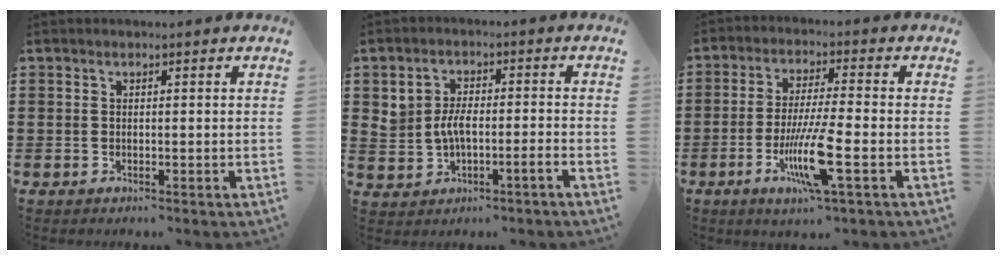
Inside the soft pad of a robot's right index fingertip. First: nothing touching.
{"total": 3.6, "force": [-0.7, 1.7, 3.1], "torque": [-0.068, 0.004, -0.018]}
{"total": 9.8, "force": [-3.6, 1.2, 9.1], "torque": [-0.186, -0.017, -0.071]}